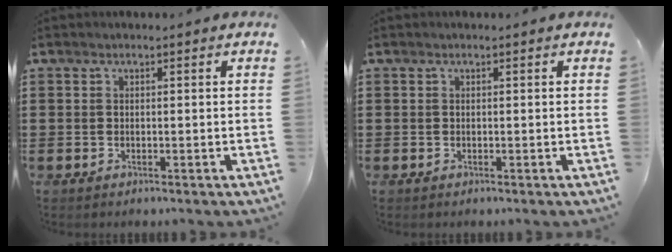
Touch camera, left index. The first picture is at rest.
{"total": 0.0}